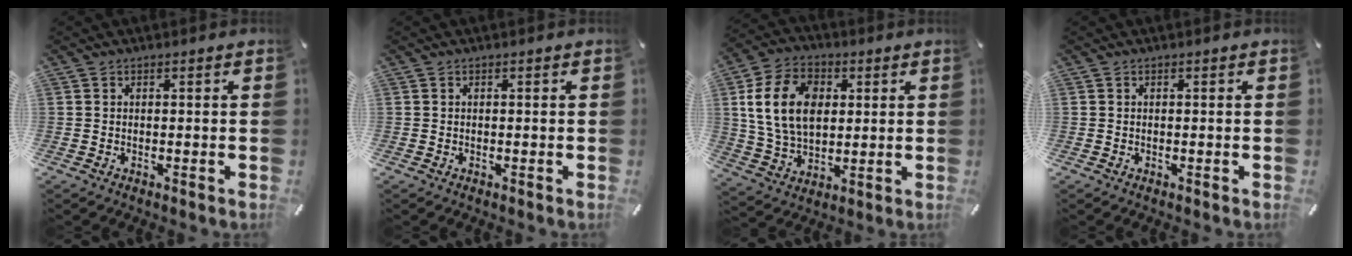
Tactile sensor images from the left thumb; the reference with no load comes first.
{"total": 0.0}
{"total": 13.9, "force": [2.7, 10.3, 8.9], "torque": [-0.180, 0.011, 0.049]}
{"total": 0.0}